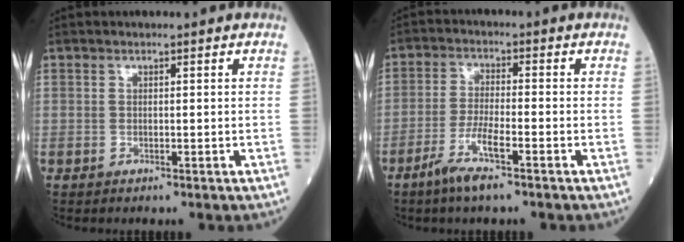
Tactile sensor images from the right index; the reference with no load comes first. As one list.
[{"total": 6.0, "force": [-3.7, 0.3, 4.8], "torque": [-0.097, -0.008, -0.072]}]